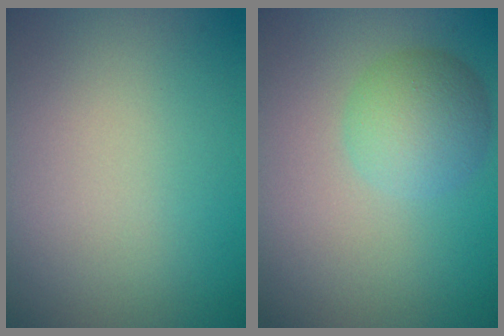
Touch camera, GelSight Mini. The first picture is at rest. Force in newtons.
{"total": 4.0, "press": 4.0, "slide": 0.1}